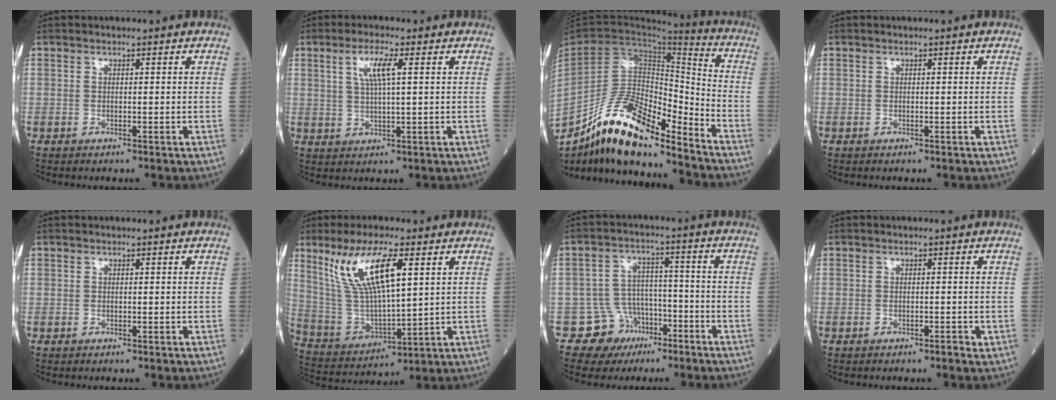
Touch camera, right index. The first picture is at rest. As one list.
[{"total": 4.9, "force": [1.8, 0.4, 4.6], "torque": [-0.094, 0.005, 0.036]}, {"total": 18.6, "force": [-14.8, 4.6, 10.3], "torque": [-0.202, 0.013, -0.269]}, {"total": 0.0}, {"total": 0.0}, {"total": 13.6, "force": [6.3, 2.9, 11.8], "torque": [-0.248, 0.005, 0.128]}, {"total": 7.1, "force": [-4.1, 5.9, 0.0], "torque": [0.013, 0.029, -0.060]}, {"total": 0.7, "force": [-0.4, 0.2, 0.5], "torque": [-0.008, 0.001, -0.006]}]